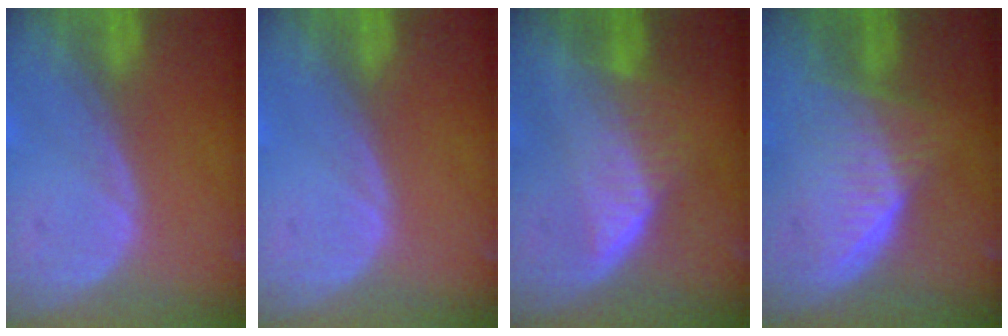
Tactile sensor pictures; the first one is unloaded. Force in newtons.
{"total": 0.0}
{"total": 6.6, "press": 5.8, "slide": 3.1}
{"total": 6.1, "press": 6.0, "slide": 1.0}